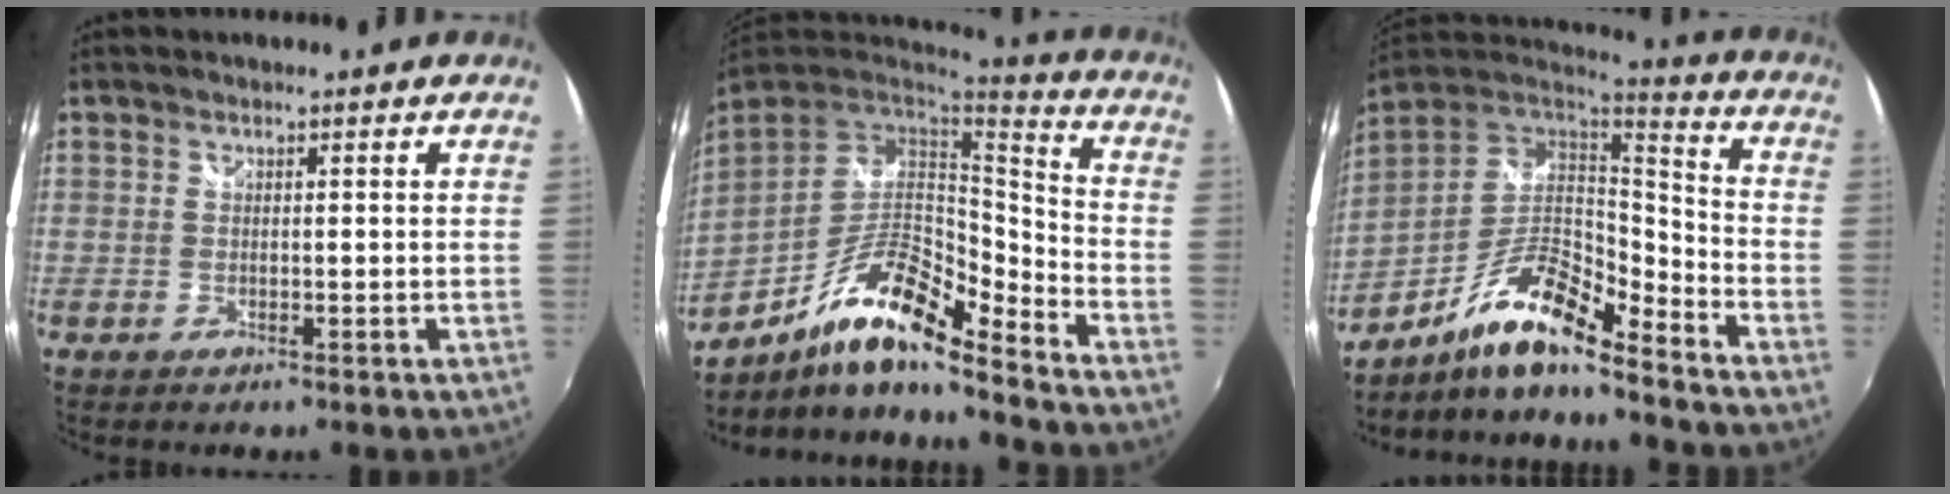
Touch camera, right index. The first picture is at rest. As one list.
[{"total": 16.5, "force": [-10.7, 3.3, 12.1], "torque": [-0.227, -0.012, -0.206]}, {"total": 14.6, "force": [-10.1, 2.8, 10.2], "torque": [-0.197, -0.005, -0.197]}]